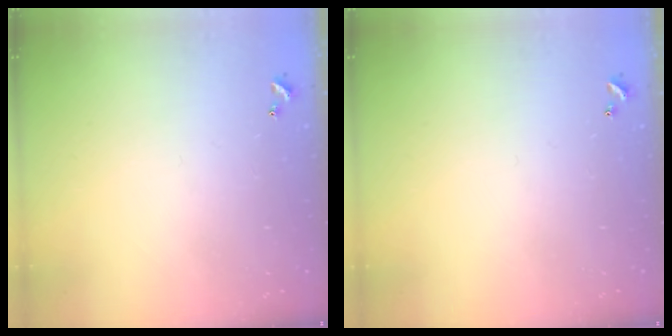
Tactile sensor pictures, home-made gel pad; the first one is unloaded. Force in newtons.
{"total": 0.0}